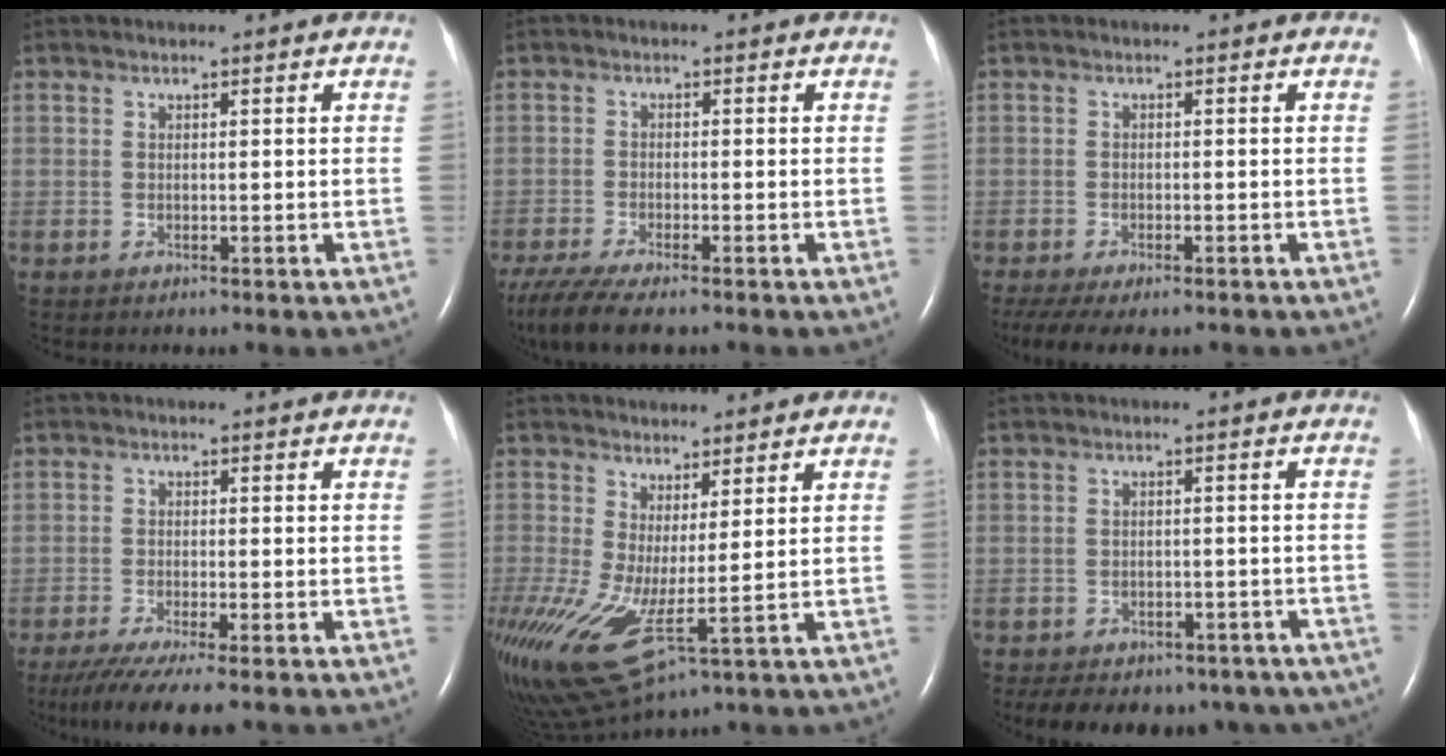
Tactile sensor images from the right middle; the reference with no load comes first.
{"total": 8.4, "force": [-6.7, 1.3, 5.0], "torque": [-0.094, -0.022, -0.115]}
{"total": 9.4, "force": [-7.1, 3.1, 5.4], "torque": [-0.101, -0.009, -0.105]}
{"total": 8.1, "force": [-6.1, 0.3, 5.3], "torque": [-0.089, -0.023, -0.099]}
{"total": 11.2, "force": [-1.3, 2.6, 10.8], "torque": [-0.228, -0.013, -0.002]}
{"total": 17.2, "force": [-12.8, 9.1, 7.0], "torque": [-0.148, 0.000, -0.142]}